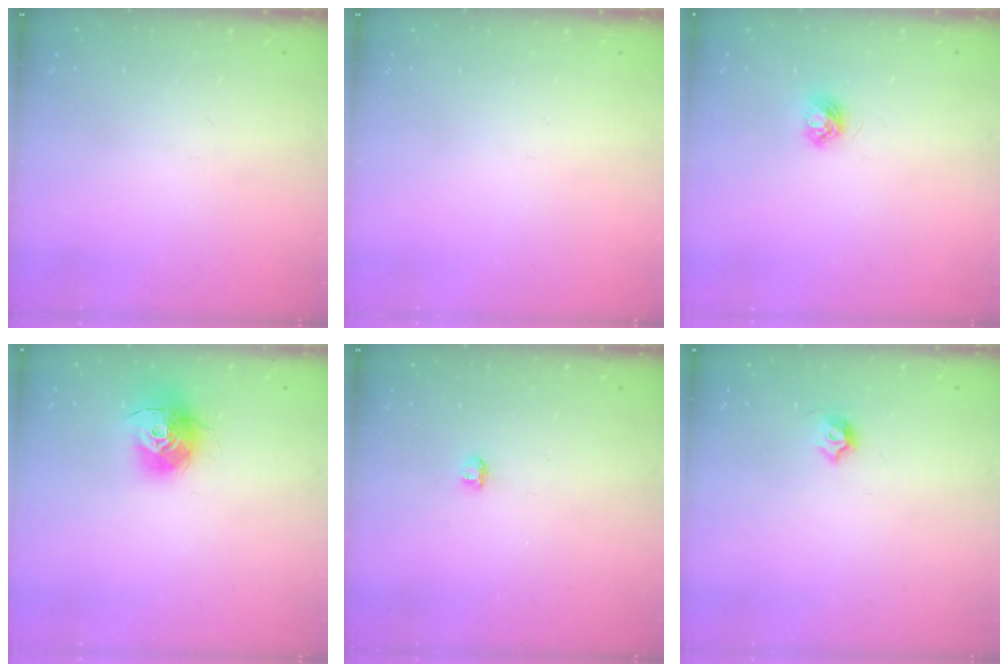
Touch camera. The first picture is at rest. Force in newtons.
{"total": 0.0}
{"total": 4.0, "press": 4.0, "slide": 0.4}
{"total": 13.0, "press": 13.0, "slide": 1.0}
{"total": 2.9, "press": 2.9, "slide": 0.3}
{"total": 5.0, "press": 4.9, "slide": 0.7}